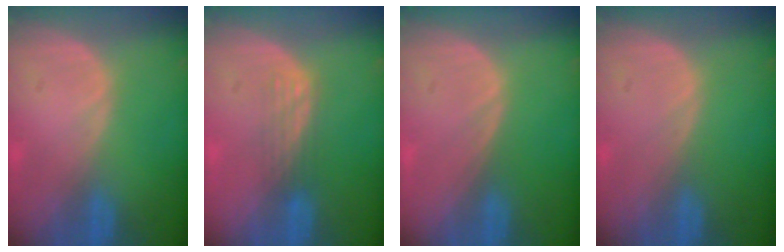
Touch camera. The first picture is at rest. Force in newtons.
{"total": 2.9, "press": 2.6, "slide": 1.4}
{"total": 0.0}
{"total": 0.0}